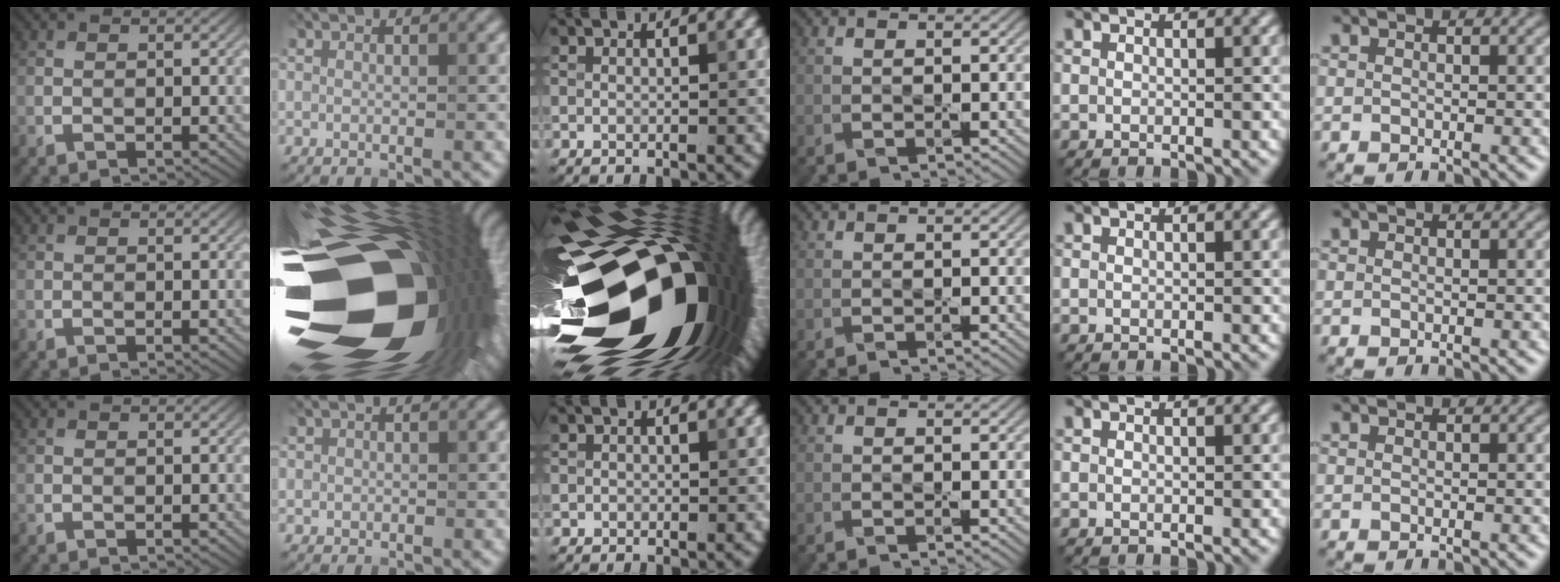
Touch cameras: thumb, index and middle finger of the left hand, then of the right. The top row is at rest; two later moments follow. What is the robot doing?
{"motion": "press", "object": "stapler"}